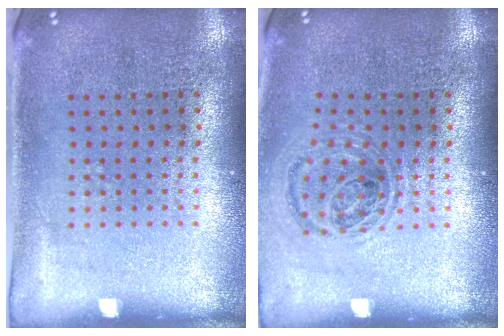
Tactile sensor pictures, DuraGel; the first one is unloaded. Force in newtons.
{"total": 0.9, "press": 0.9, "slide": 0.2}